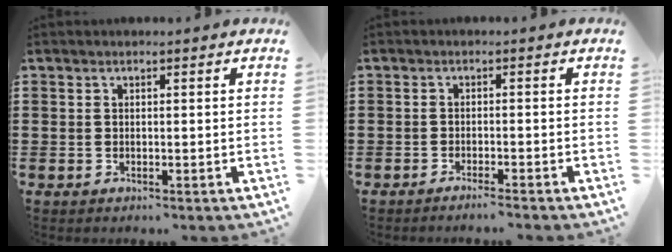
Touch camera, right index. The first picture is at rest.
{"total": 1.6, "force": [-1.5, -0.3, 0.4], "torque": [-0.007, 0.000, -0.029]}